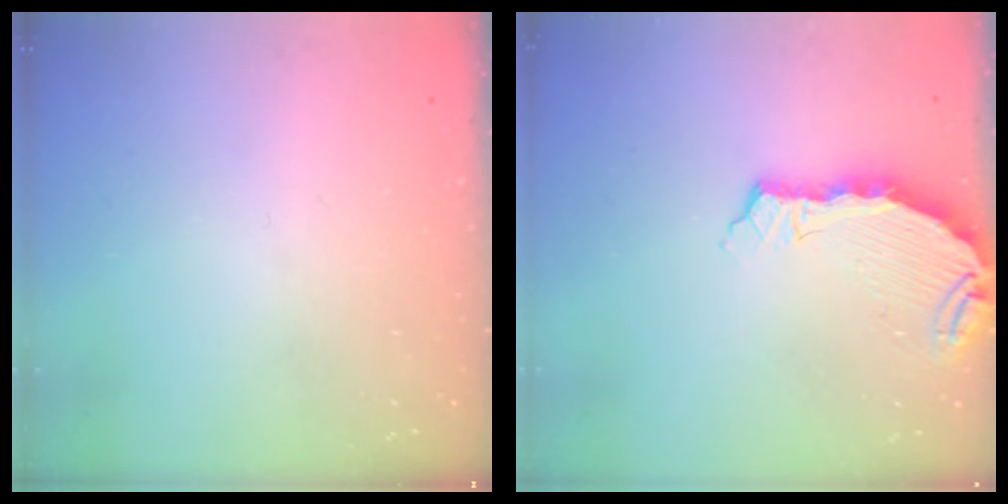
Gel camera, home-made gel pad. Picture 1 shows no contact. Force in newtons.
{"total": 7.7, "press": 6.3, "slide": 4.6}